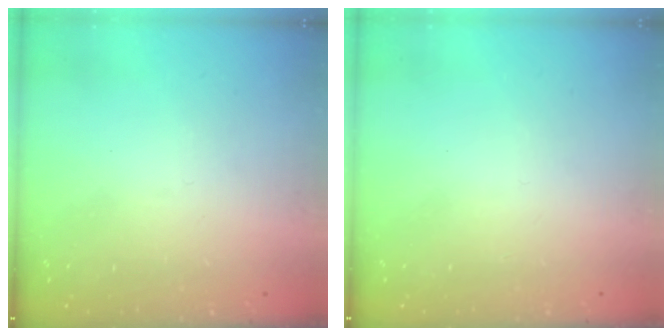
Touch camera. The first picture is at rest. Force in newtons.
{"total": 1.5, "press": 1.5, "slide": 0.1}